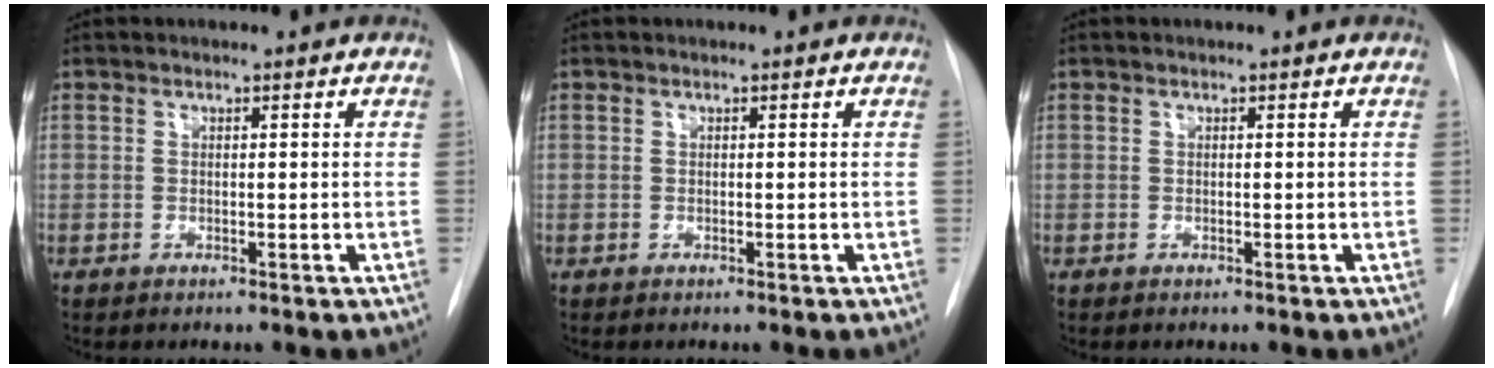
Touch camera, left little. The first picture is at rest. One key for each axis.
{"total": 0.0}
{"total": 0.0}